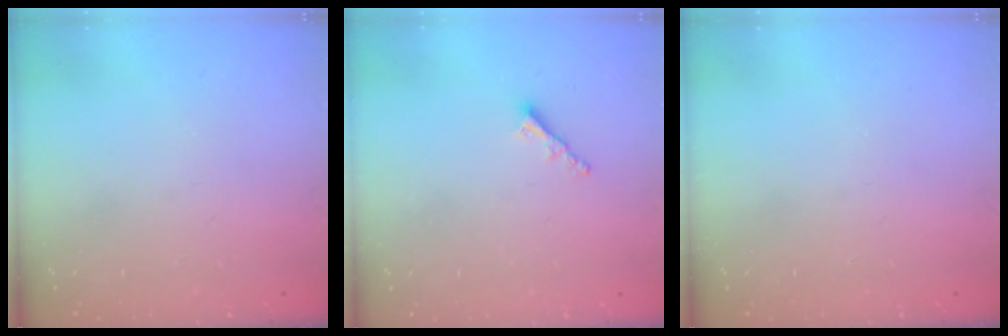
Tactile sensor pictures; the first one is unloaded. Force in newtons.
{"total": 2.3, "press": 2.3, "slide": 0.3}
{"total": 0.0}